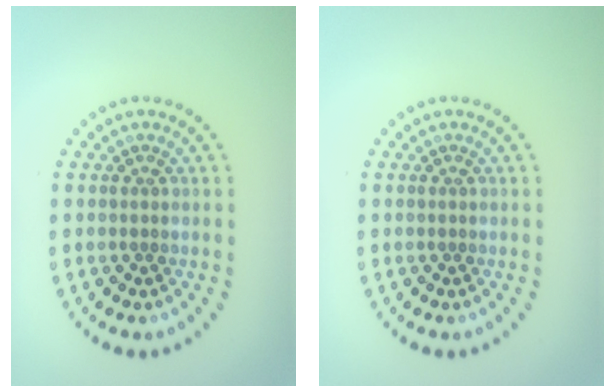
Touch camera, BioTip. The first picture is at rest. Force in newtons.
{"total": 0.0}